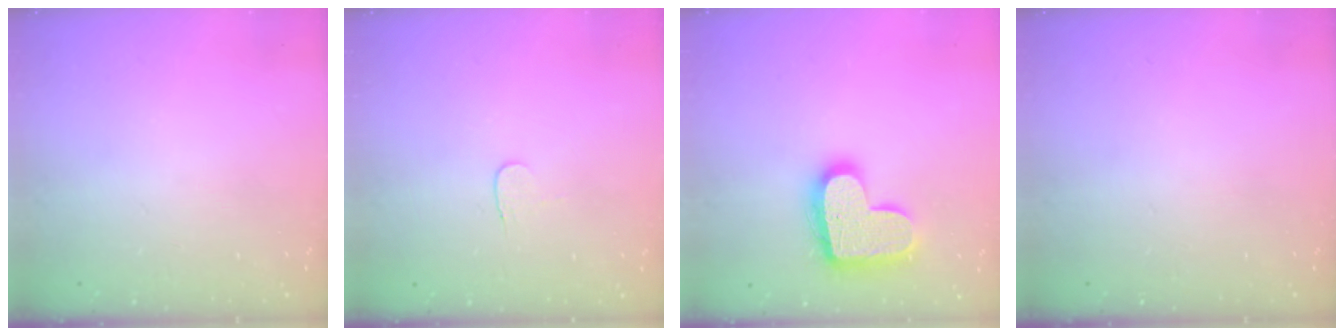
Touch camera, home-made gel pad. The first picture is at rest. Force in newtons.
{"total": 3.9, "press": 3.8, "slide": 0.4}
{"total": 17.4, "press": 17.4, "slide": 0.9}
{"total": 0.0}